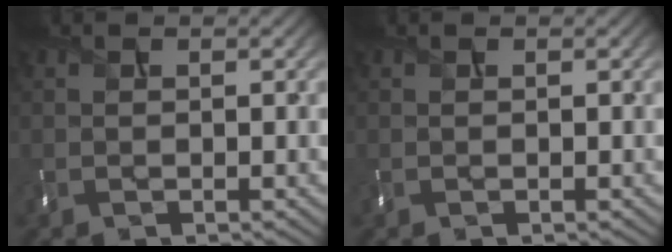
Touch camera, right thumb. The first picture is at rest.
{"total": 0.0}